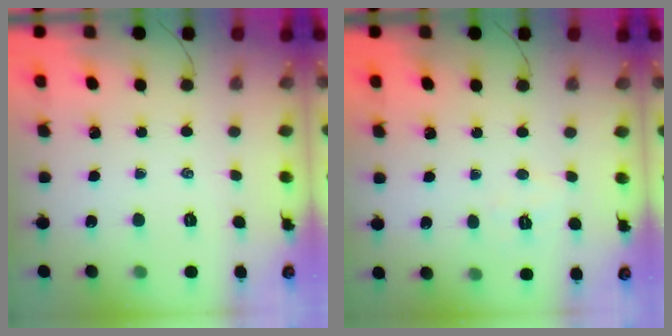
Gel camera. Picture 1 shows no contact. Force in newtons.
{"total": 3.8, "press": 3.7, "slide": 0.9}